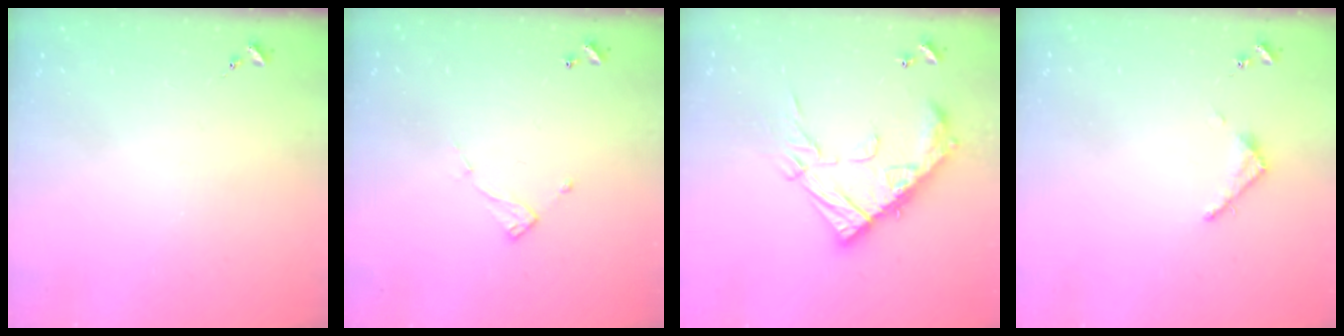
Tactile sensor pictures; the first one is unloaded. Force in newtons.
{"total": 6.6, "press": 6.6, "slide": 0.1}
{"total": 21.7, "press": 21.6, "slide": 1.9}
{"total": 3.5, "press": 3.5, "slide": 0.3}